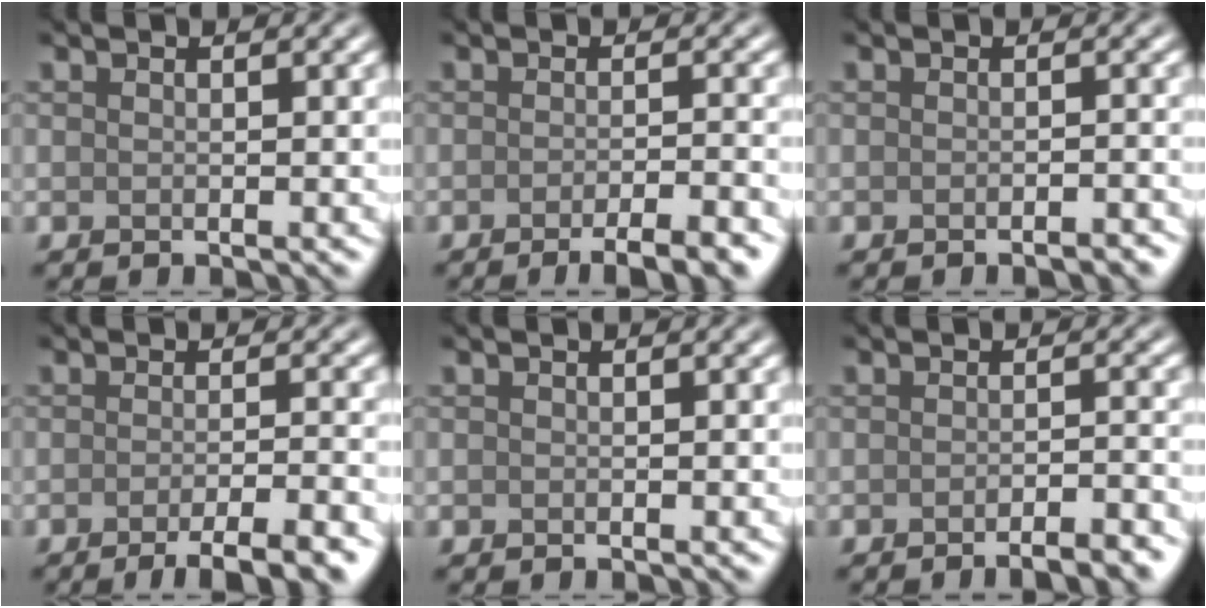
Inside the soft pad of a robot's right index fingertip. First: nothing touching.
{"total": 4.9, "force": [-3.0, 1.1, 3.6], "torque": [-0.043, 0.000, -0.045]}
{"total": 1.4, "force": [-1.1, 0.3, 0.9], "torque": [-0.007, 0.000, -0.013]}
{"total": 5.5, "force": [-3.3, 1.2, 4.2], "torque": [-0.051, -0.001, -0.050]}
{"total": 0.0}
{"total": 3.8, "force": [-2.8, 0.8, 2.5], "torque": [-0.023, 0.007, -0.038]}